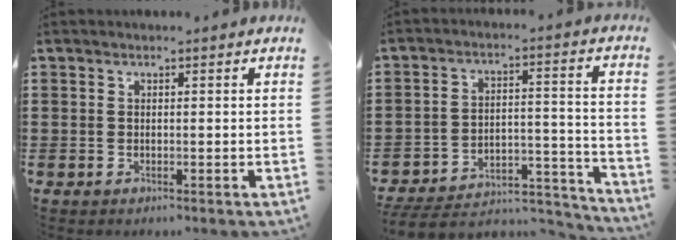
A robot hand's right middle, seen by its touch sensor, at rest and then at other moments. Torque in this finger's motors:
{"motor_torque": [1.35, -0.78, 0.78, 0.16]}